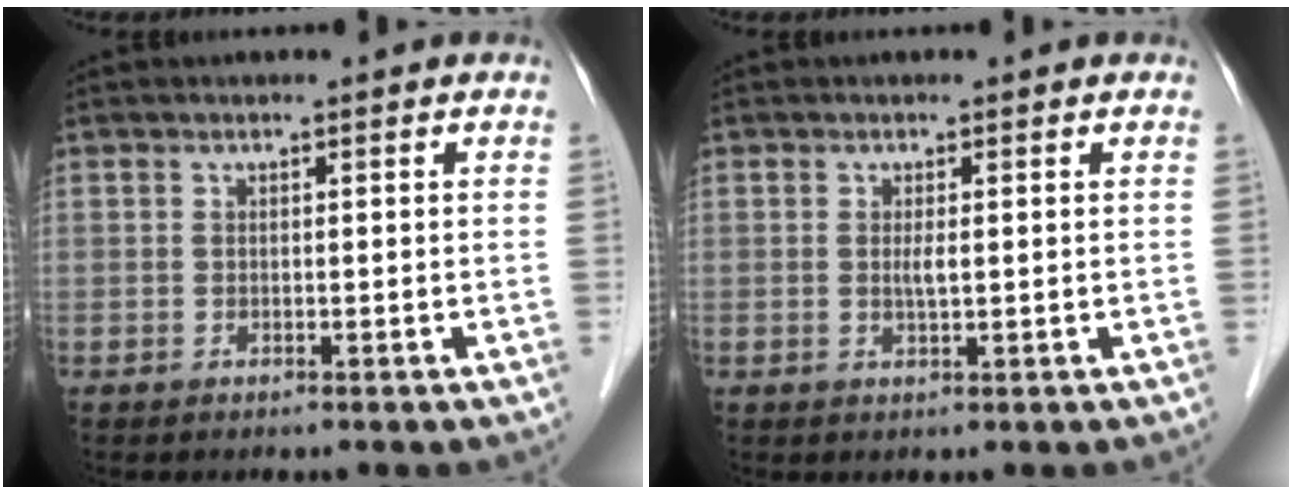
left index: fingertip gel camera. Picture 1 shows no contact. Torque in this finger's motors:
{"motor_torque": [0.57, 0.45, 0.03, 0.04]}